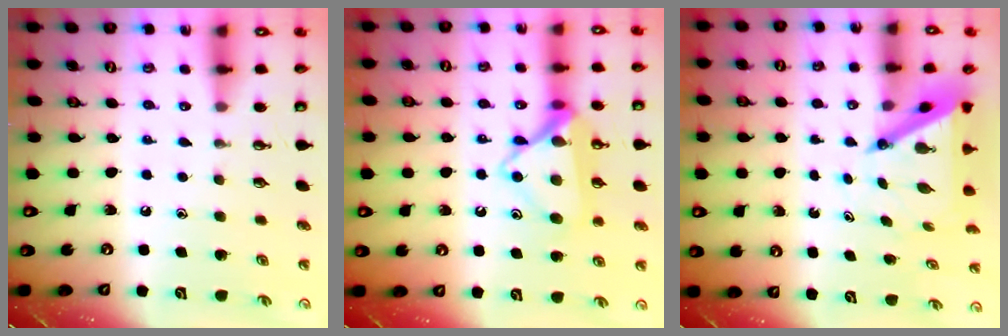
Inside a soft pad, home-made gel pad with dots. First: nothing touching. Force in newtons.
{"total": 15.3, "press": 15.3, "slide": 0.8}
{"total": 6.1, "press": 6.1, "slide": 0.5}